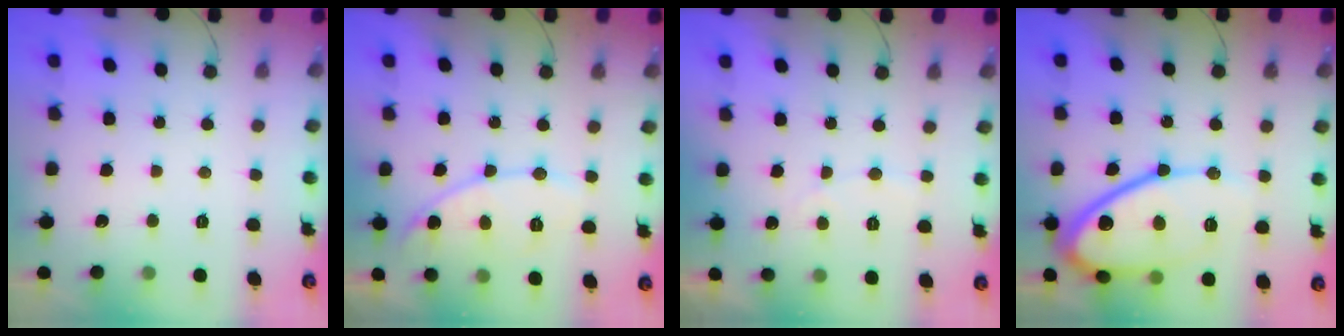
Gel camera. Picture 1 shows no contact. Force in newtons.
{"total": 9.3, "press": 9.3, "slide": 0.8}
{"total": 3.2, "press": 3.2, "slide": 0.2}
{"total": 17.0, "press": 16.9, "slide": 1.5}